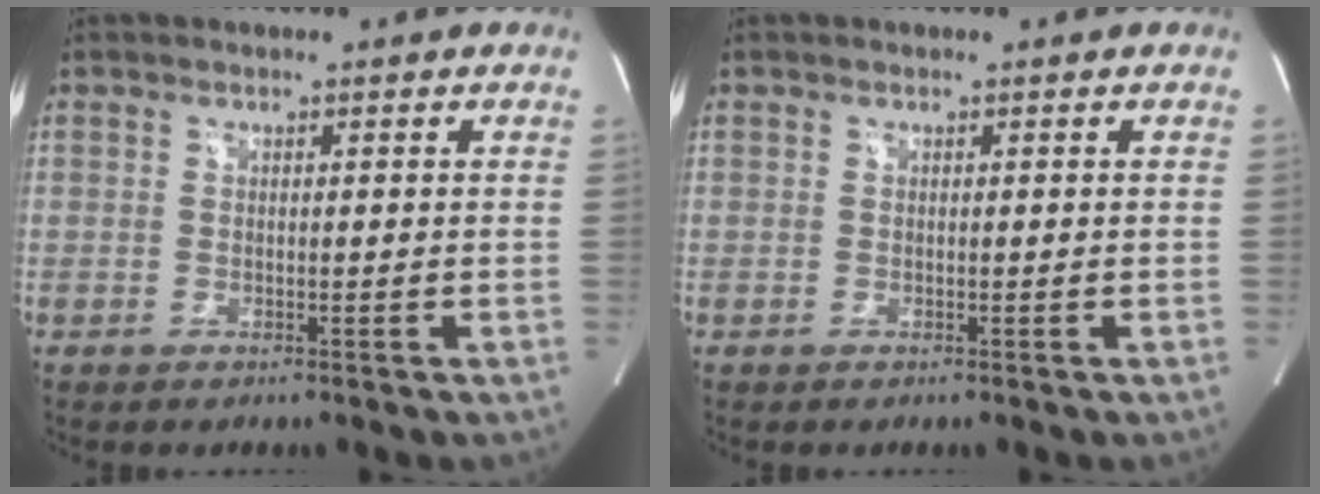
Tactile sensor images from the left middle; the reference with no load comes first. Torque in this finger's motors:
{"motor_torque": [0.00, 0.00, 0.00, 0.00]}